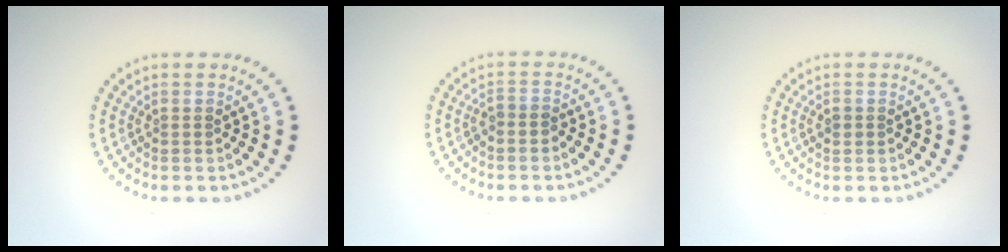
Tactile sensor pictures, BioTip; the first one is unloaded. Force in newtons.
{"total": 0.9, "press": 0.7, "slide": 0.6}
{"total": 1.0, "press": 1.0, "slide": 0.1}